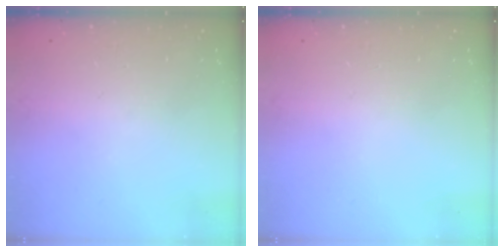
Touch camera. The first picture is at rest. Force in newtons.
{"total": 0.0}